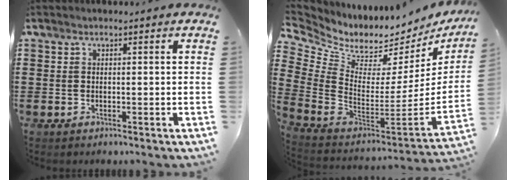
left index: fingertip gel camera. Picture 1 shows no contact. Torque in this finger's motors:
{"motor_torque": [-1.10, 1.04, -0.05, -0.01]}